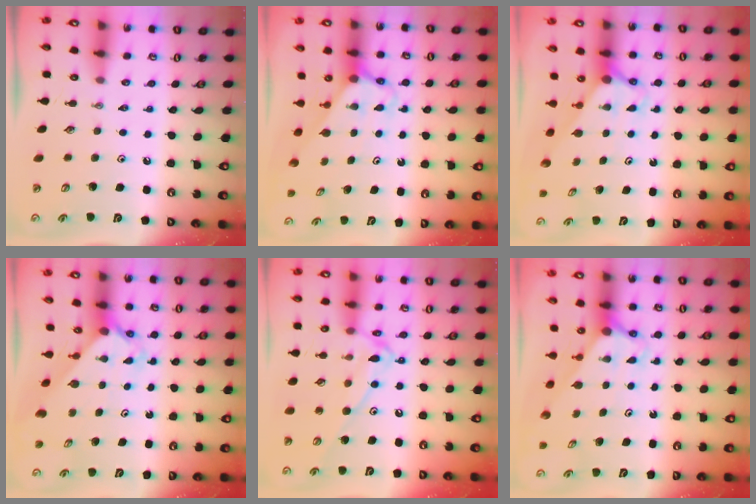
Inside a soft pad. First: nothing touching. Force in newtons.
{"total": 2.6, "press": 2.6, "slide": 0.1}
{"total": 2.9, "press": 2.9, "slide": 0.0}
{"total": 2.4, "press": 2.4, "slide": 0.2}
{"total": 12.8, "press": 12.7, "slide": 0.8}
{"total": 2.8, "press": 2.8, "slide": 0.0}